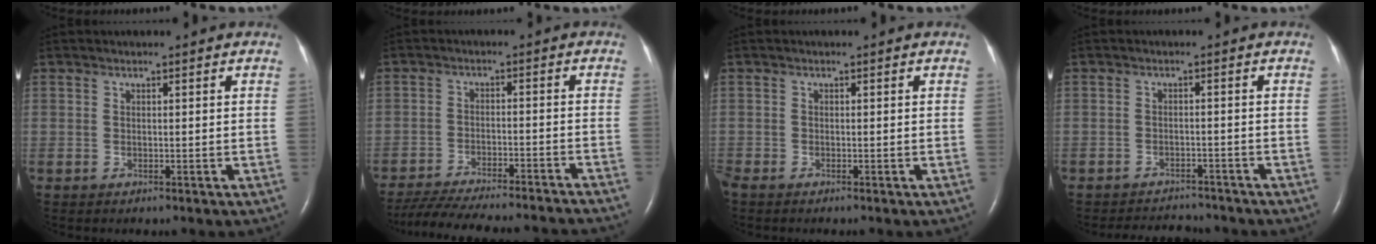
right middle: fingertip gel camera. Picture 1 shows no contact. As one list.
[{"total": 22.0, "force": [-20.0, 1.8, 8.9], "torque": [-0.151, -0.038, -0.277]}, {"total": 0.9, "force": [-0.9, 0.1, 0.3], "torque": [-0.014, -0.004, -0.018]}, {"total": 5.7, "force": [-5.6, 1.3, 0.3], "torque": [-0.007, 0.002, -0.076]}]